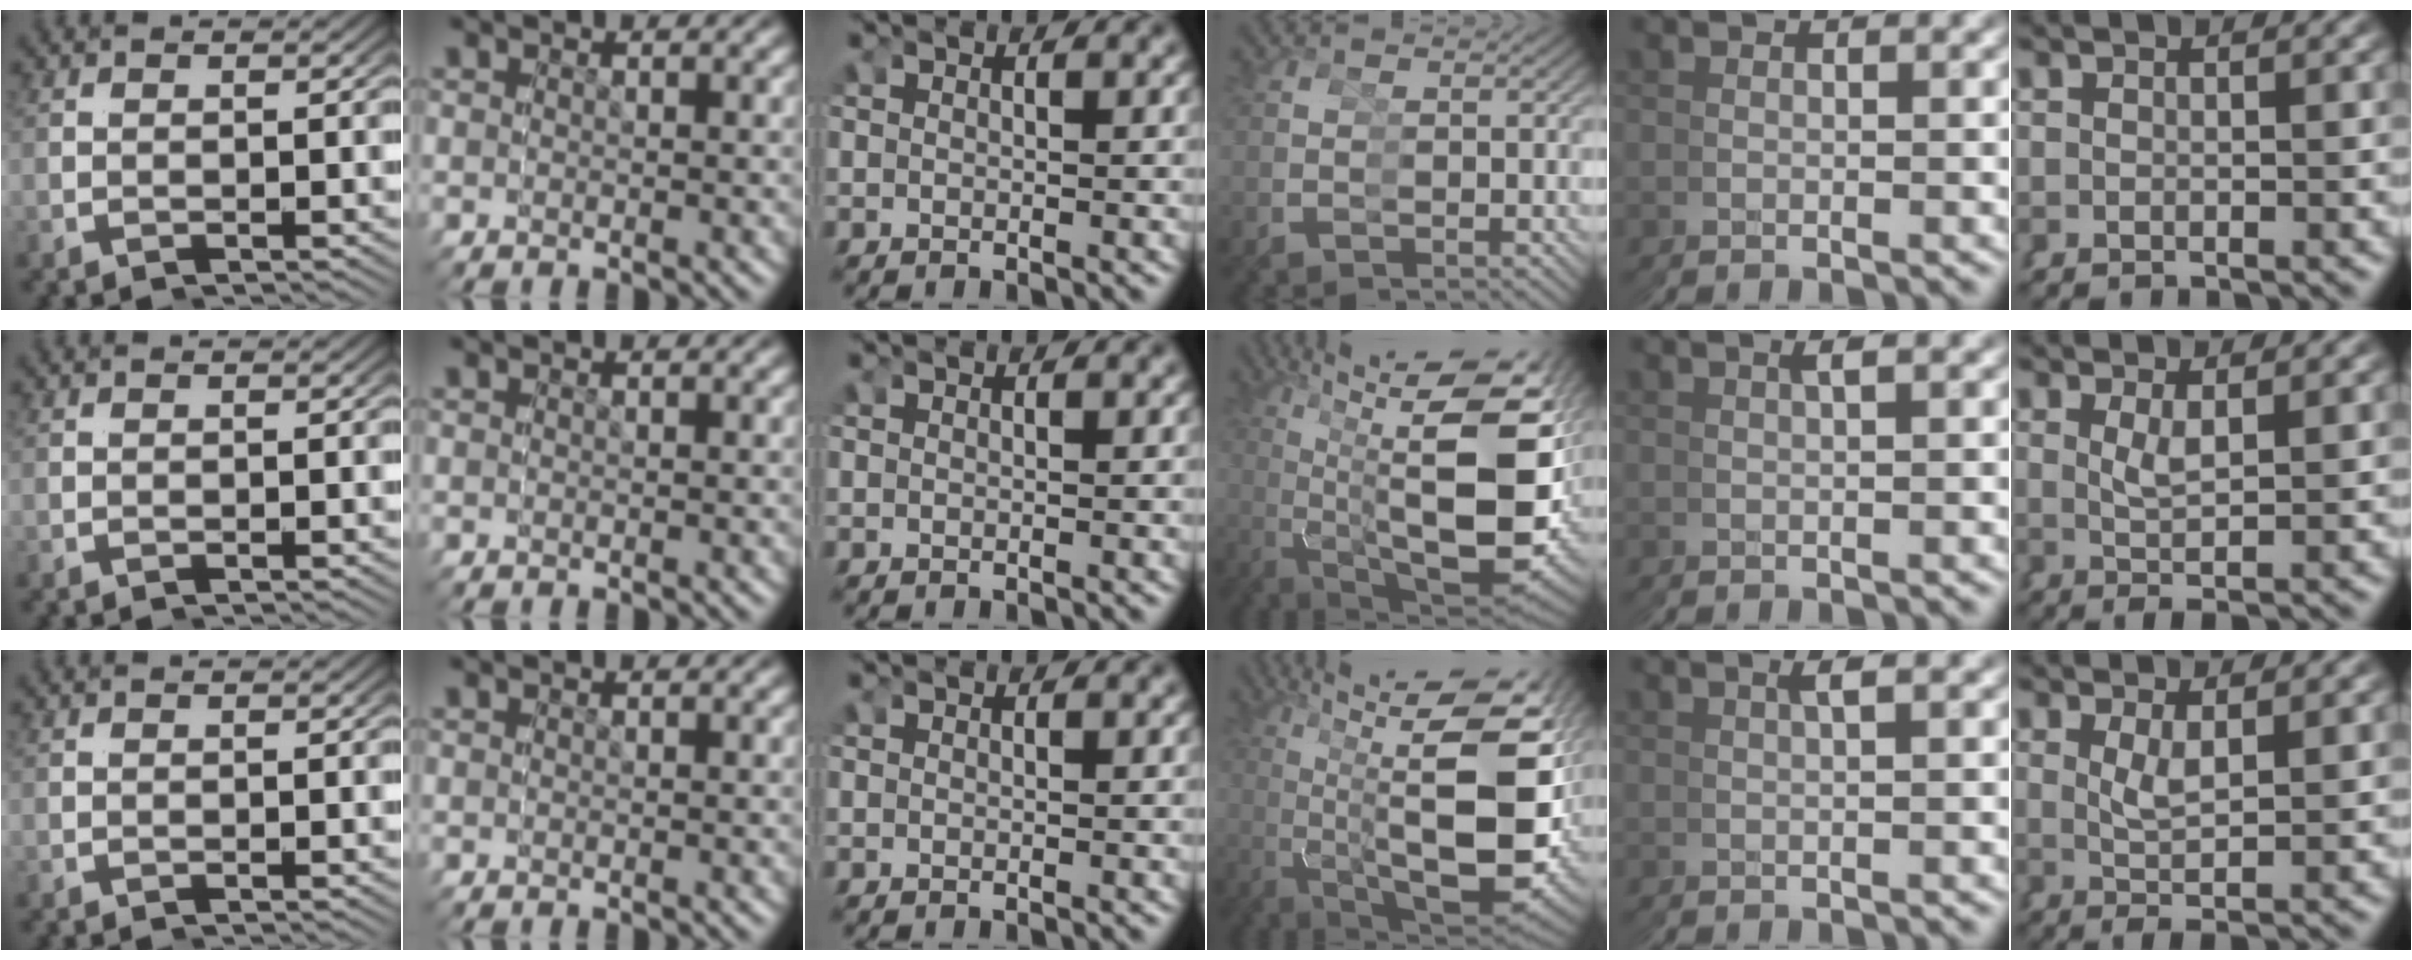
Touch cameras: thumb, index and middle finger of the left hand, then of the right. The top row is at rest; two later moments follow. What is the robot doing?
{"motion": "grasp_and_lifting", "object": "cubes"}